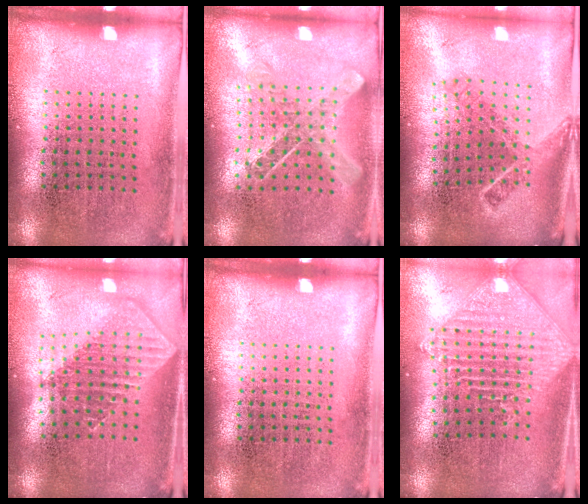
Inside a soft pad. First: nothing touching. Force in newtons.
{"total": 1.0, "press": 1.0, "slide": 0.1}
{"total": 1.9, "press": 1.4, "slide": 1.3}
{"total": 1.9, "press": 1.5, "slide": 1.1}
{"total": 0.0}
{"total": 2.0, "press": 1.7, "slide": 1.1}